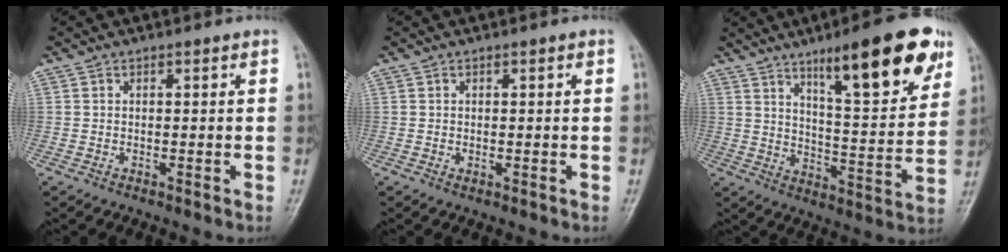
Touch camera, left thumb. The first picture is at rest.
{"total": 0.8, "force": [0.0, 0.5, 0.6], "torque": [-0.009, 0.005, 0.003]}
{"total": 19.6, "force": [11.5, 4.8, 15.1], "torque": [-0.181, -0.052, 0.175]}